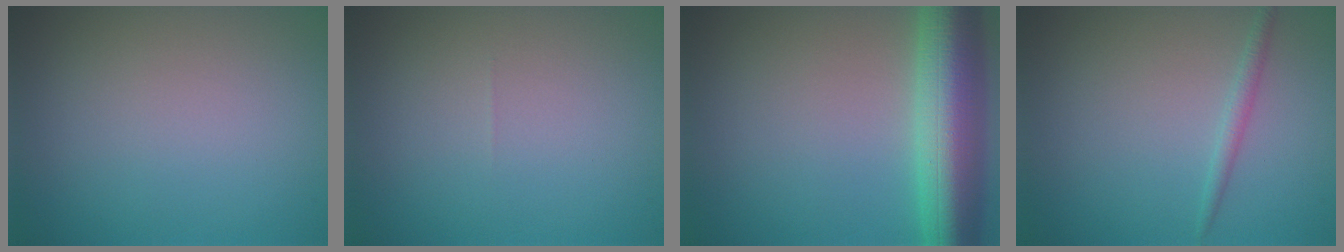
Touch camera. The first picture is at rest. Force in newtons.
{"total": 0.0}
{"total": 9.5, "press": 9.5, "slide": 0.3}
{"total": 1.2, "press": 1.2, "slide": 0.1}